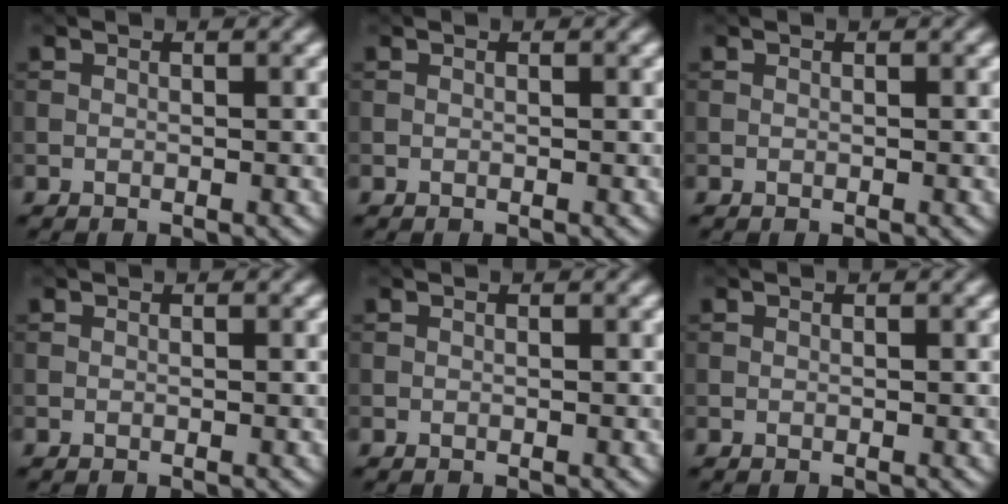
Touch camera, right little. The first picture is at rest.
{"total": 0.0}
{"total": 0.0}
{"total": 0.0}
{"total": 0.0}
{"total": 0.0}